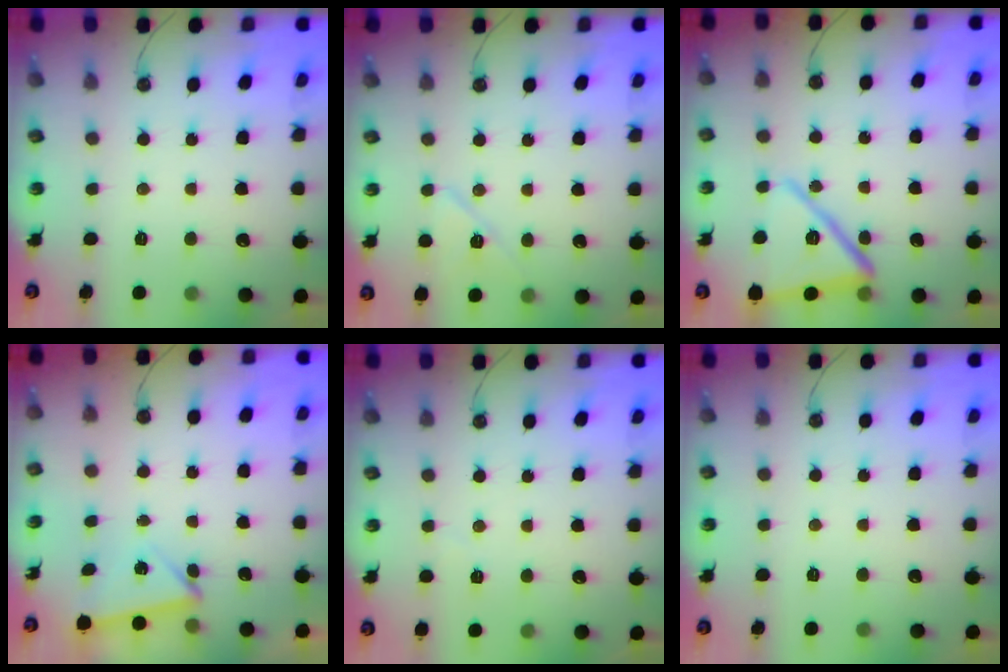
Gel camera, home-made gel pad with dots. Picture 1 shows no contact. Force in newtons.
{"total": 8.3, "press": 8.2, "slide": 1.1}
{"total": 17.2, "press": 16.5, "slide": 4.7}
{"total": 3.4, "press": 3.2, "slide": 0.9}
{"total": 2.8, "press": 2.7, "slide": 0.8}
{"total": 0.0}